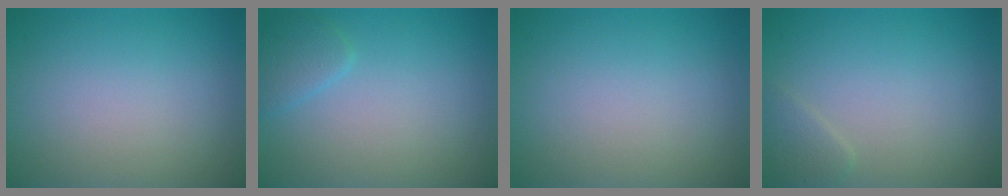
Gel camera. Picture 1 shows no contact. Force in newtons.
{"total": 1.6, "press": 1.6, "slide": 0.1}
{"total": 0.0}
{"total": 1.2, "press": 1.2, "slide": 0.0}